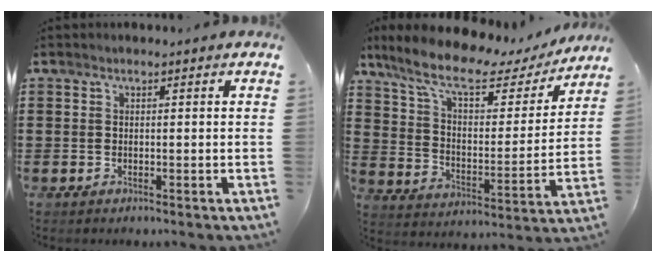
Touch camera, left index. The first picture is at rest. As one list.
[{"total": 10.4, "force": [7.9, 2.9, 6.0], "torque": [-0.139, -0.040, 0.135]}]